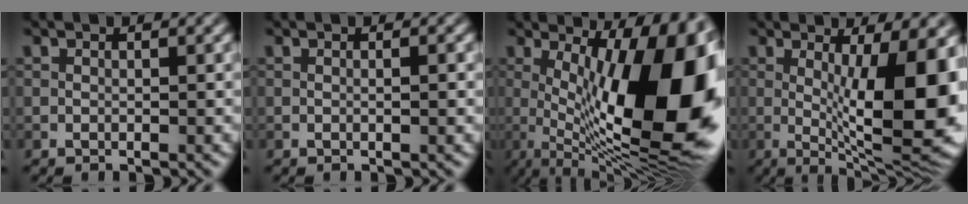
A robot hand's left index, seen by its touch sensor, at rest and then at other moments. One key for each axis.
{"total": 0.8, "fx": 0.0, "fy": 0.1, "fz": 0.8, "tx": -0.013, "ty": 0.000, "tz": 0.000}
{"total": 17.3, "fx": 1.4, "fy": 6.6, "fz": 16.0, "tx": -0.201, "ty": 0.002, "tz": 0.023}
{"total": 11.1, "fx": 0.2, "fy": 2.7, "fz": 10.8, "tx": -0.154, "ty": -0.019, "tz": 0.008}